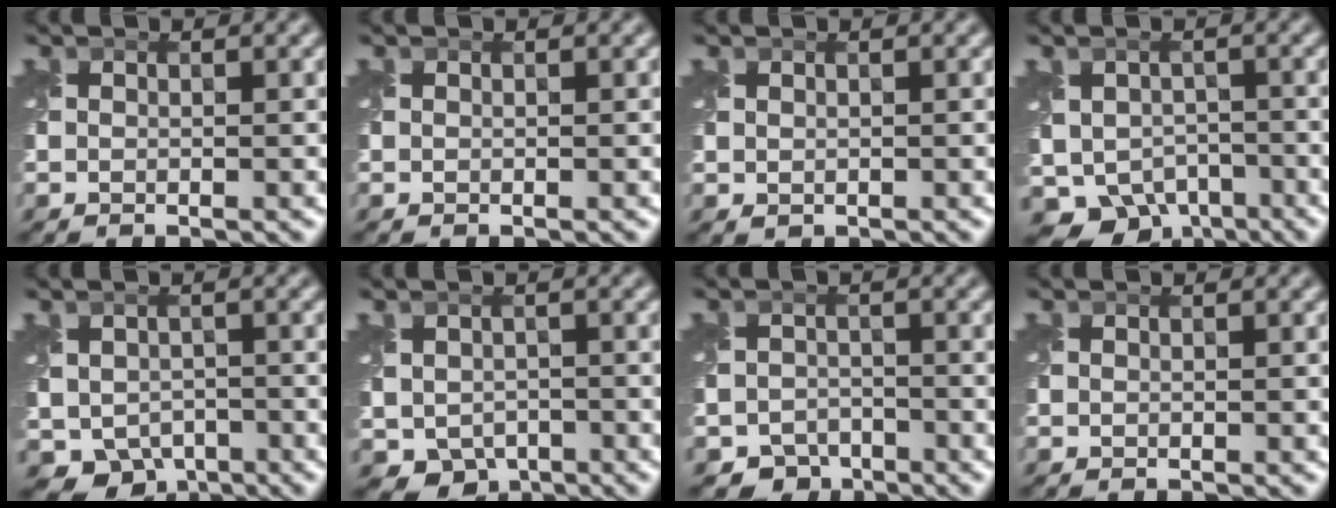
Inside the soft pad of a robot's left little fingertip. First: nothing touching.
{"total": 0.0}
{"total": 0.6, "force": [0.3, 0.4, 0.3], "torque": [-0.012, -0.001, 0.011]}
{"total": 7.6, "force": [-4.4, 5.4, 3.1], "torque": [-0.043, -0.015, -0.063]}
{"total": 5.8, "force": [-2.6, 4.7, 2.3], "torque": [-0.031, -0.017, -0.033]}
{"total": 4.6, "force": [-1.6, 3.8, 2.0], "torque": [-0.039, -0.016, -0.017]}
{"total": 3.3, "force": [-2.5, 2.1, 0.4], "torque": [0.003, -0.005, -0.046]}
{"total": 0.0}